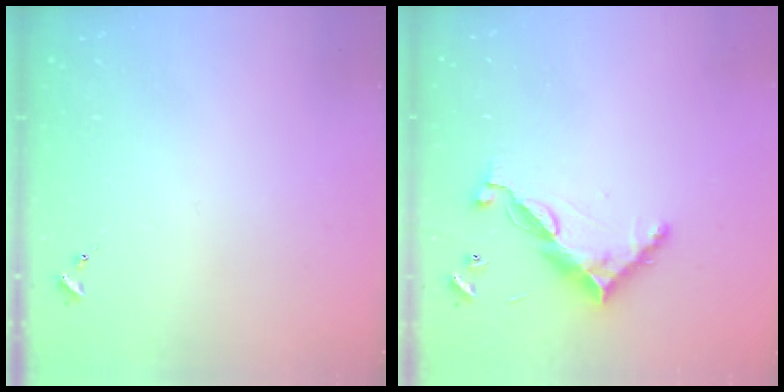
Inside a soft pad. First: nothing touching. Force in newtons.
{"total": 9.9, "press": 9.9, "slide": 0.4}